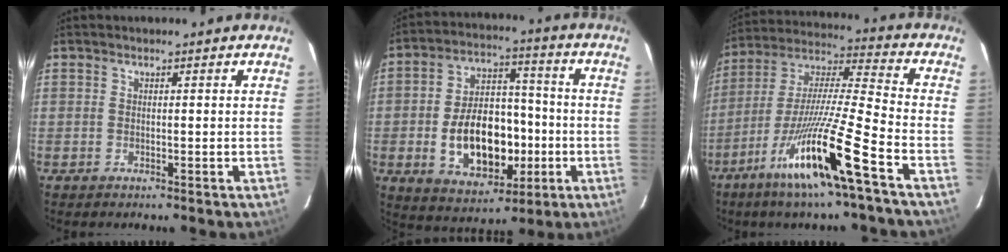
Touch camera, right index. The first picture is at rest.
{"total": 16.3, "force": [-3.7, 10.1, 12.2], "torque": [-0.232, 0.022, -0.039]}
{"total": 17.7, "force": [-10.3, -0.8, 14.4], "torque": [-0.275, -0.027, -0.194]}